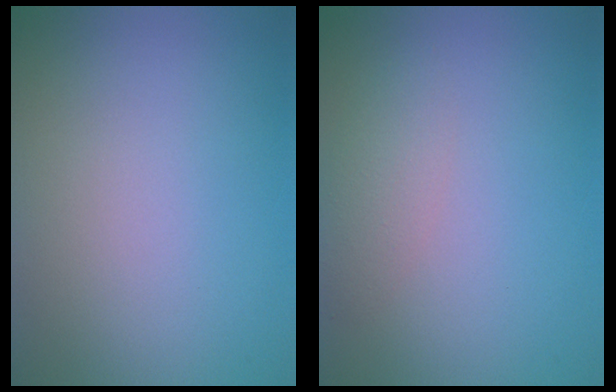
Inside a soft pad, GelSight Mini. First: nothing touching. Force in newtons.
{"total": 2.0, "press": 2.0, "slide": 0.0}